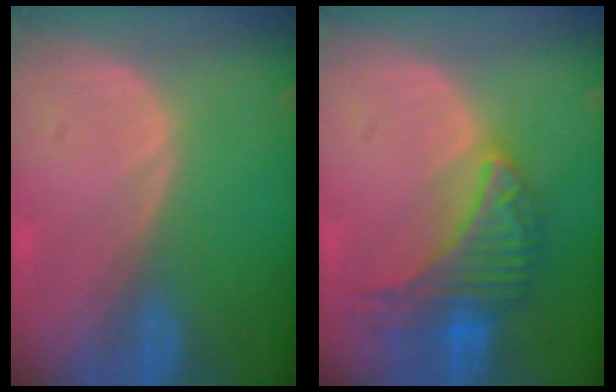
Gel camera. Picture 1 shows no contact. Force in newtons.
{"total": 7.7, "press": 7.7, "slide": 0.3}